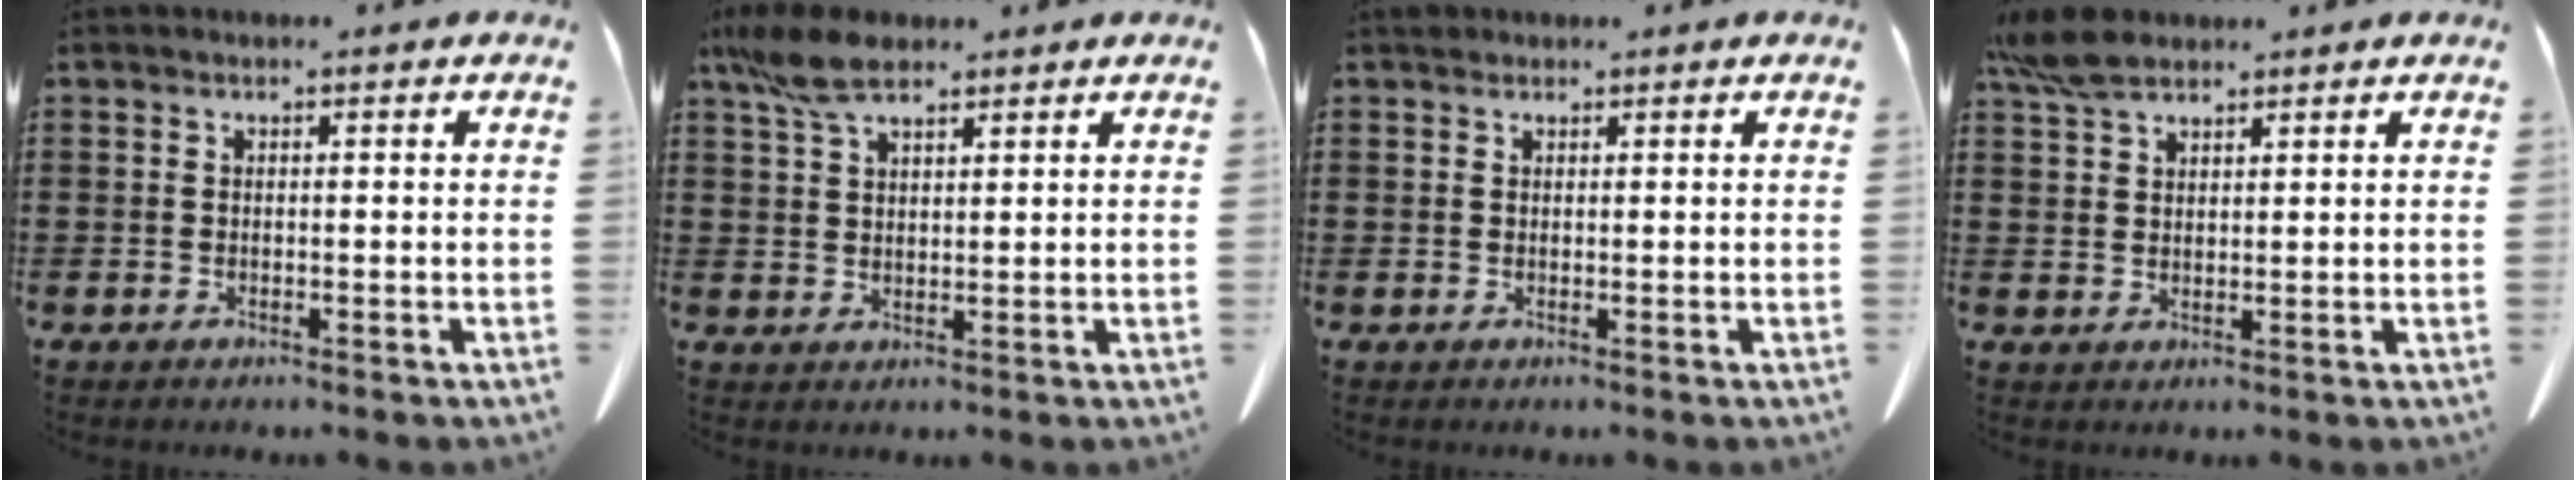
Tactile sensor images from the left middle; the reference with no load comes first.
{"total": 6.9, "force": [4.8, 2.6, 4.3], "torque": [-0.103, -0.006, 0.090]}
{"total": 1.0, "force": [0.8, 0.5, 0.3], "torque": [-0.008, 0.001, 0.017]}
{"total": 5.7, "force": [4.2, 2.0, 3.2], "torque": [-0.074, -0.002, 0.081]}